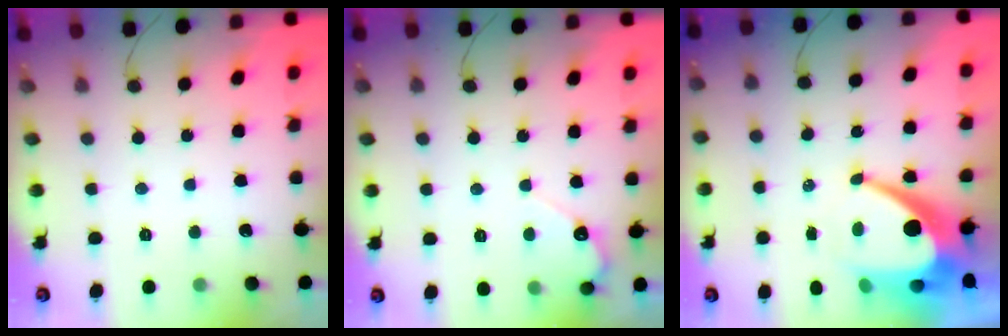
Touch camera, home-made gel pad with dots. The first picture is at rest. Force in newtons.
{"total": 3.8, "press": 3.7, "slide": 0.3}
{"total": 14.6, "press": 14.6, "slide": 1.0}